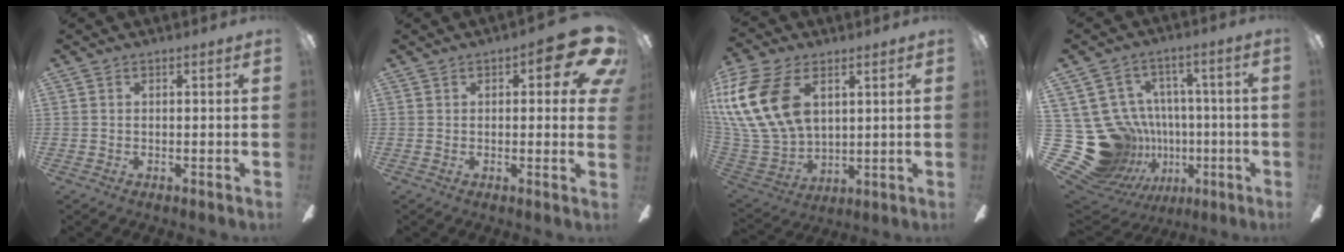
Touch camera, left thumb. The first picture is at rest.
{"total": 10.3, "force": [4.2, 4.2, 8.4], "torque": [-0.099, -0.016, 0.068]}
{"total": 22.0, "force": [7.3, 14.2, 15.2], "torque": [-0.342, -0.020, 0.131]}
{"total": 22.0, "force": [-3.8, 19.7, 8.9], "torque": [-0.198, 0.005, 0.004]}